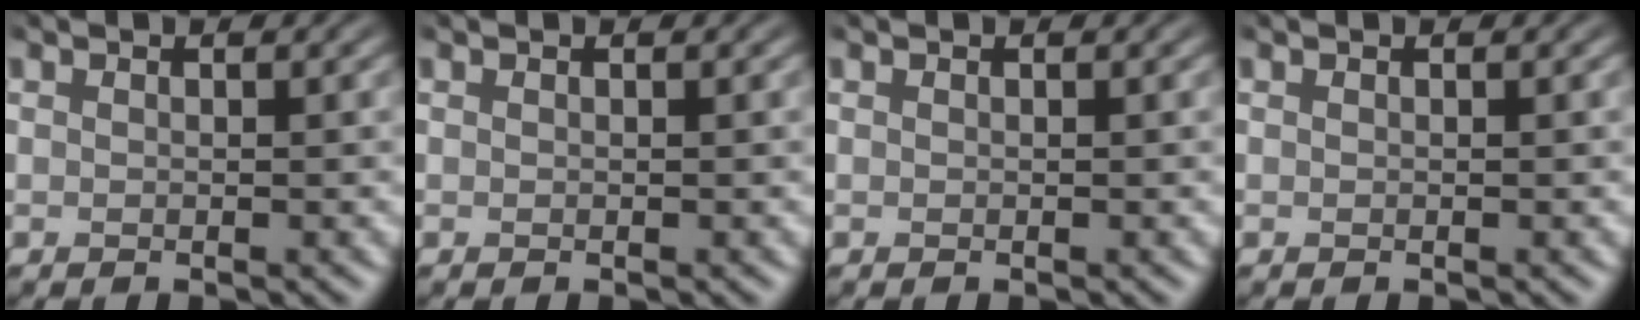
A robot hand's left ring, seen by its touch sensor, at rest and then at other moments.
{"total": 0.0}
{"total": 0.0}
{"total": 0.0}